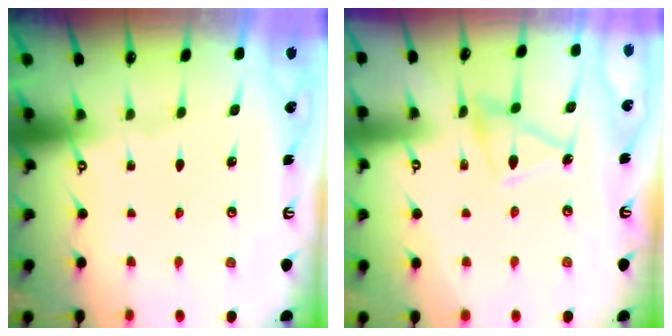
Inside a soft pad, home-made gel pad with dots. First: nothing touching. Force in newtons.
{"total": 11.5, "press": 11.5, "slide": 0.9}